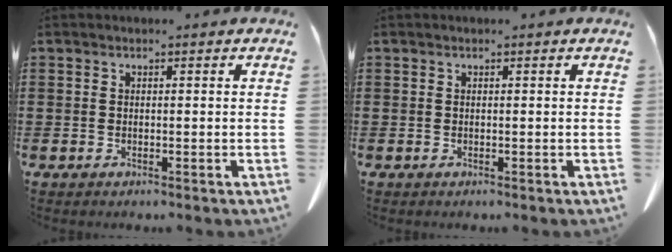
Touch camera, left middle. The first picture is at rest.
{"total": 0.0}